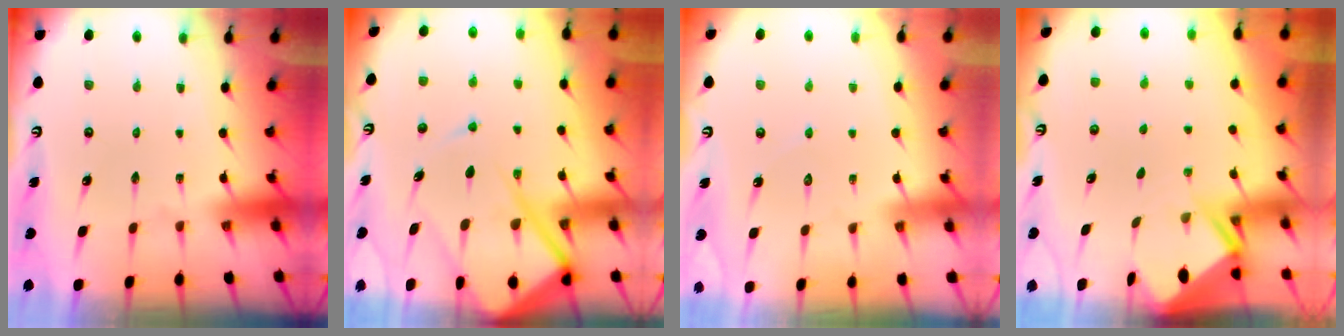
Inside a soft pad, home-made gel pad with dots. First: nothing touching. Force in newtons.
{"total": 16.8, "press": 16.7, "slide": 1.9}
{"total": 4.0, "press": 4.0, "slide": 0.3}
{"total": 3.1, "press": 3.1, "slide": 0.3}